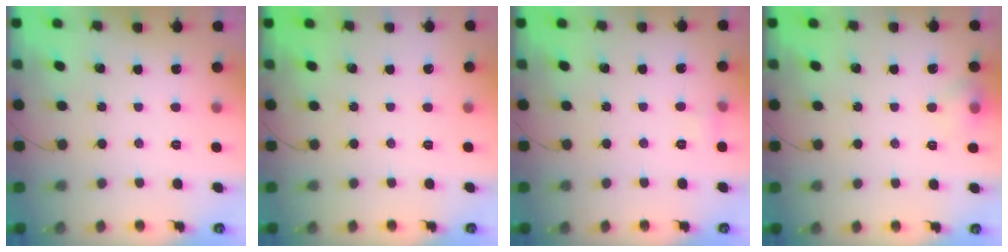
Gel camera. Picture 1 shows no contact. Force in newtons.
{"total": 0.0}
{"total": 3.0, "press": 2.8, "slide": 1.0}
{"total": 6.3, "press": 6.2, "slide": 1.1}